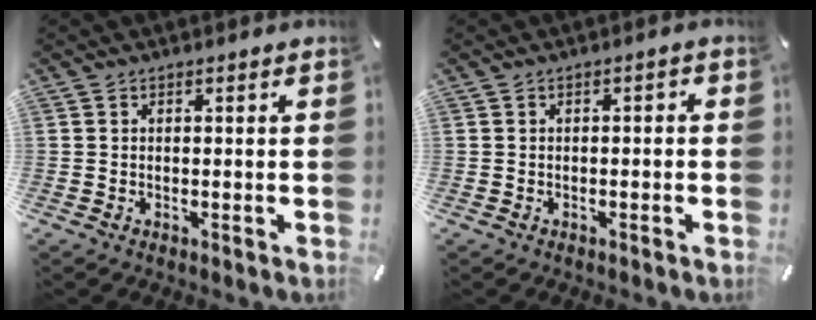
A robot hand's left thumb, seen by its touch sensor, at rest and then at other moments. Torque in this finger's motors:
{"motor_torque": [-0.29, -0.23, 0.03, 0.13, 0.04]}